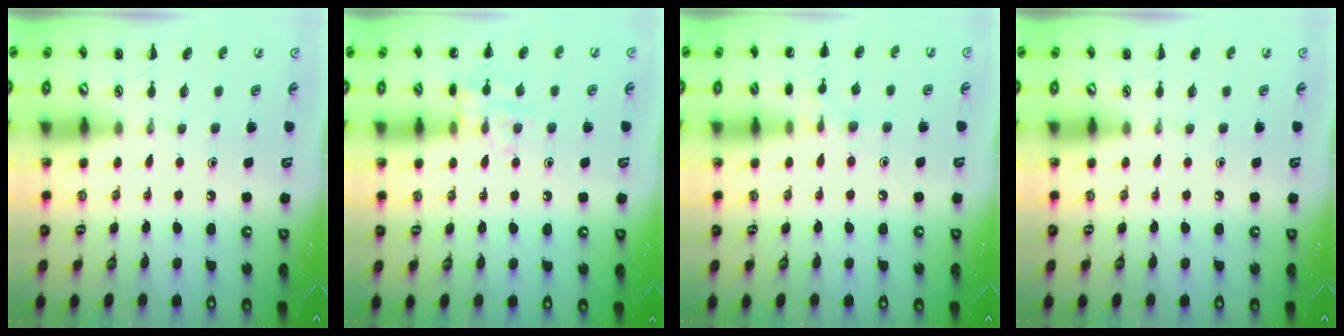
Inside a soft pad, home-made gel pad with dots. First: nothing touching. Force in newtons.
{"total": 9.7, "press": 9.7, "slide": 0.8}
{"total": 7.4, "press": 7.2, "slide": 1.9}
{"total": 0.0}